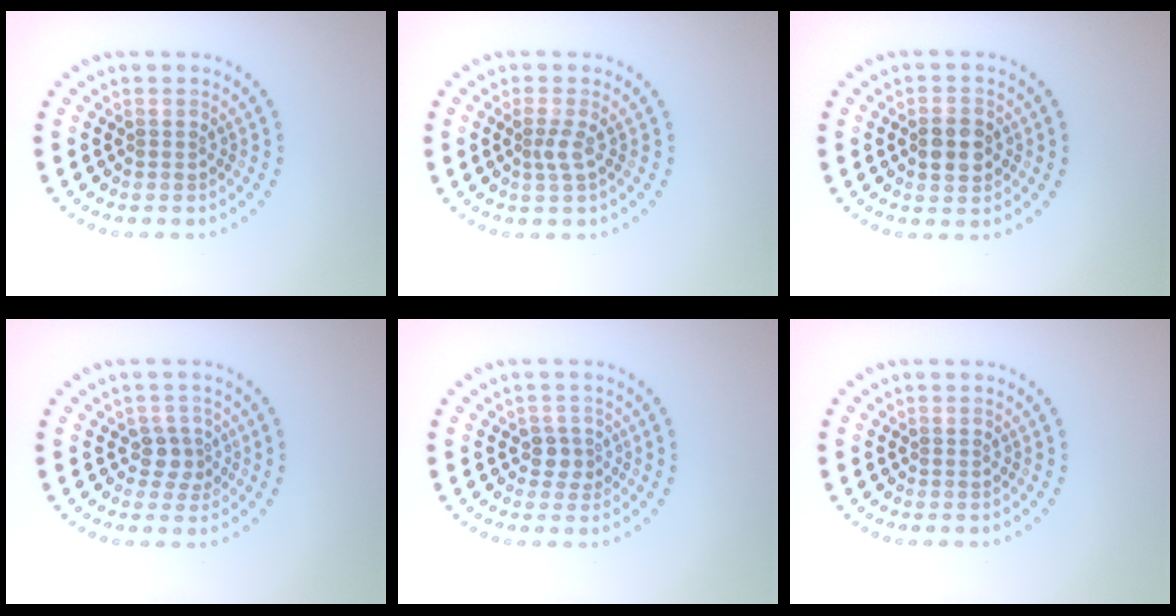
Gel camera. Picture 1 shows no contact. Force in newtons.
{"total": 1.3, "press": 1.1, "slide": 0.8}
{"total": 2.6, "press": 2.6, "slide": 0.3}
{"total": 2.1, "press": 1.7, "slide": 1.2}
{"total": 1.6, "press": 1.3, "slide": 0.8}
{"total": 0.0}